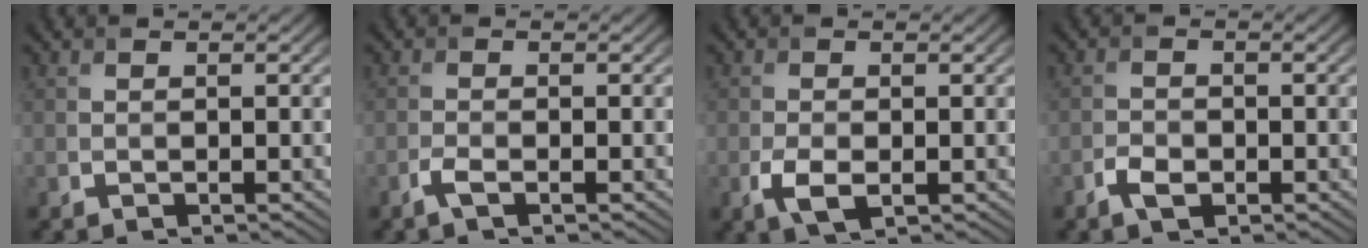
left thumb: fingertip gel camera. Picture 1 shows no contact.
{"total": 1.5, "force": [-0.9, 0.3, 1.2], "torque": [-0.029, 0.001, -0.022]}
{"total": 3.1, "force": [-1.0, 1.6, 2.4], "torque": [-0.057, -0.009, -0.017]}
{"total": 2.3, "force": [-1.2, 1.4, 1.3], "torque": [-0.028, 0.000, -0.026]}